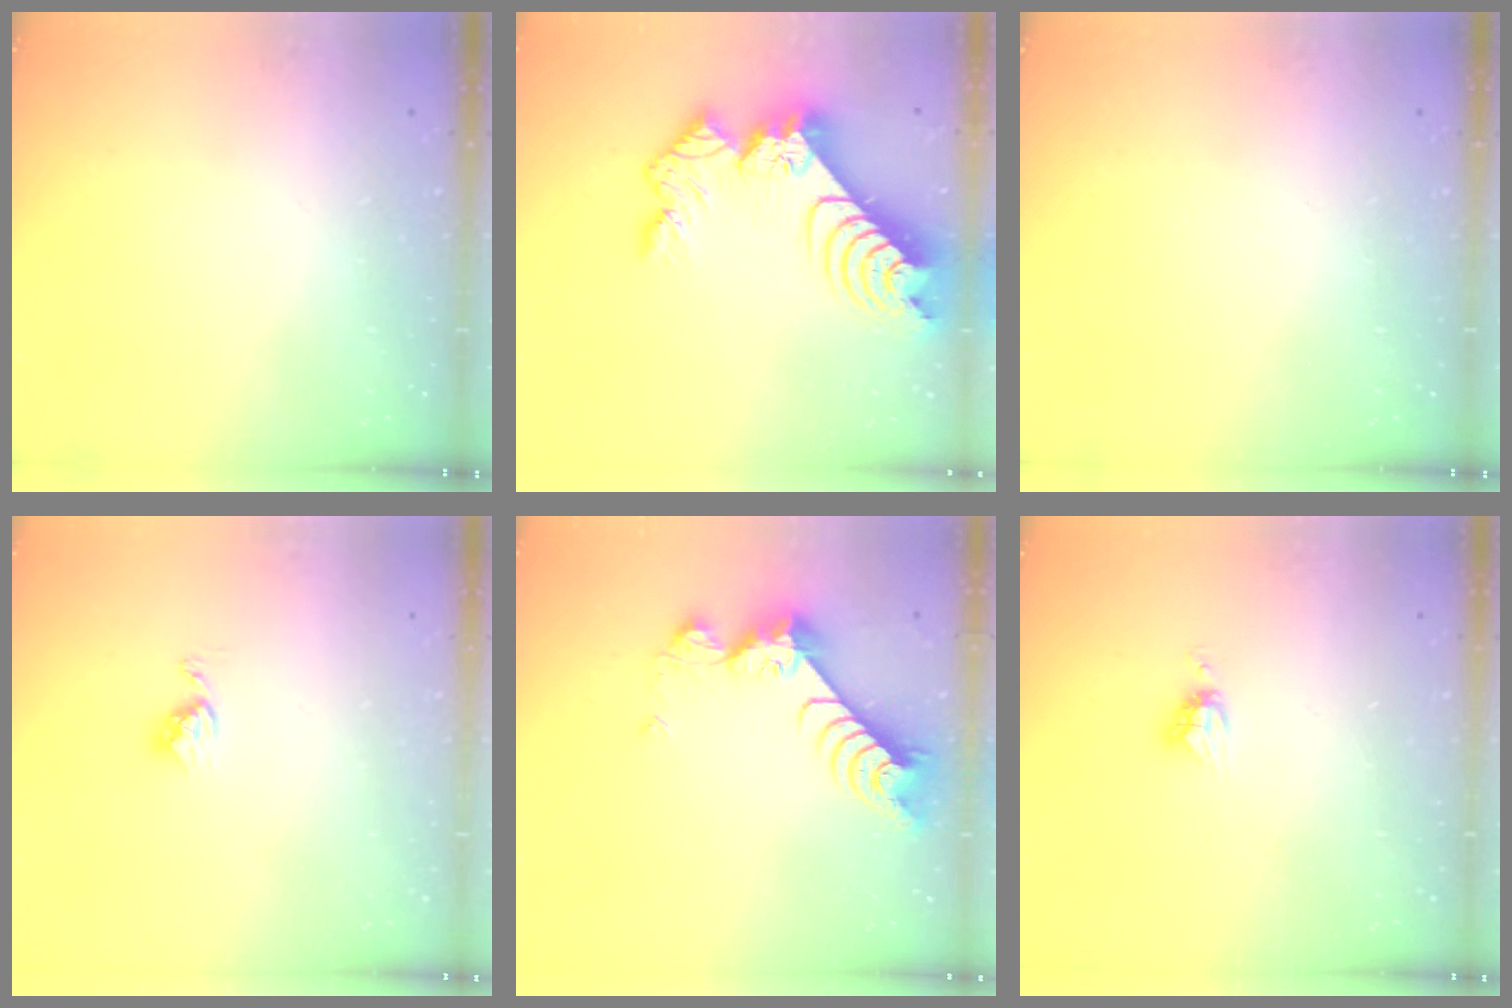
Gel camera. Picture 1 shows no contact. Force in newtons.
{"total": 15.0, "press": 15.0, "slide": 1.4}
{"total": 0.0}
{"total": 3.7, "press": 3.7, "slide": 0.5}
{"total": 9.1, "press": 9.1, "slide": 0.6}
{"total": 3.8, "press": 3.8, "slide": 0.4}